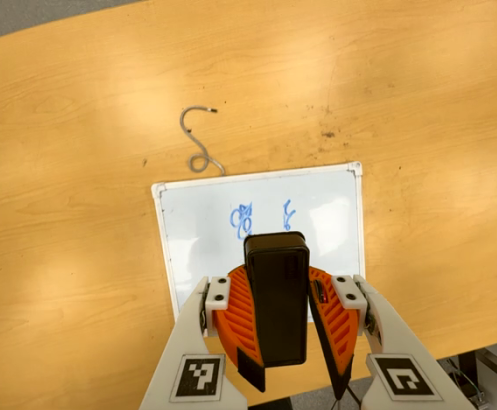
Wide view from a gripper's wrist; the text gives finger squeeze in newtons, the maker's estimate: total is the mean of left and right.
{"total": 10.0, "left": 10.2, "right": 9.8}